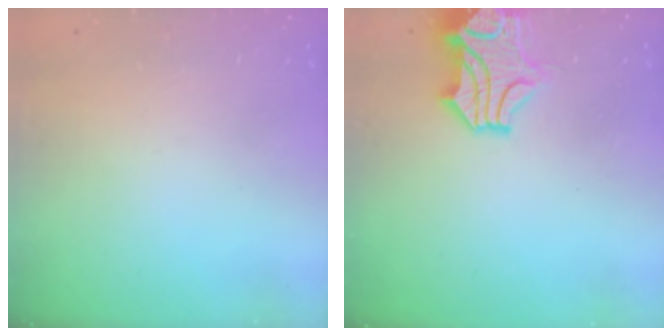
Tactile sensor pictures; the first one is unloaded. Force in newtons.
{"total": 1.5, "press": 1.2, "slide": 1.0}